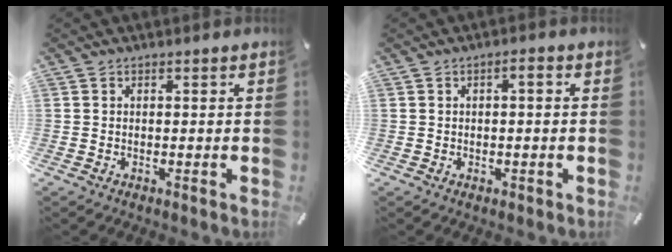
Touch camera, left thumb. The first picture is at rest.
{"total": 1.8, "force": [-0.3, 0.9, 1.5], "torque": [-0.028, 0.005, -0.006]}